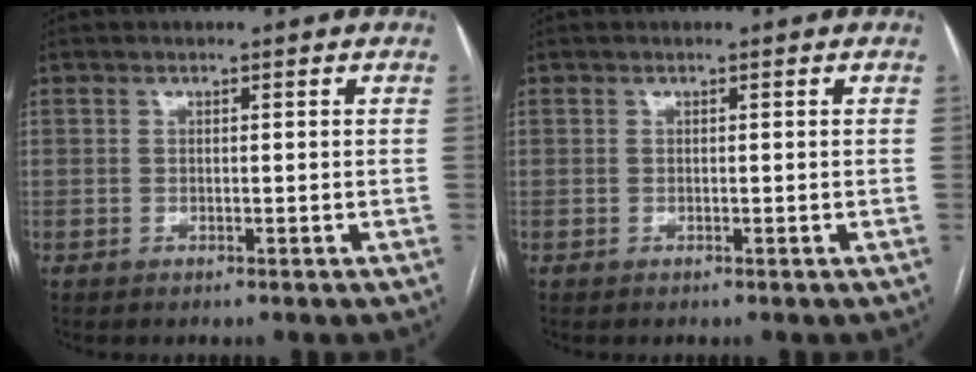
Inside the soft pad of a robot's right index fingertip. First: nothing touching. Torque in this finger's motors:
{"motor_torque": [-0.01, 0.01, 0.00, 0.00]}